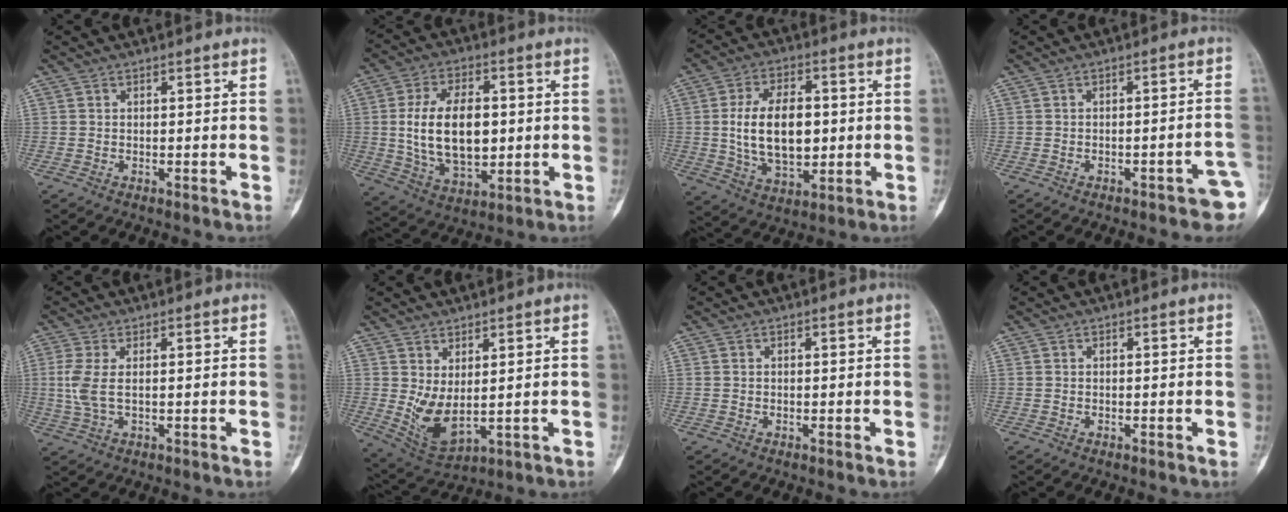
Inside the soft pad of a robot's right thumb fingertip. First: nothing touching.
{"total": 15.9, "force": [0.8, 9.2, 13.0], "torque": [-0.208, -0.003, 0.022]}
{"total": 14.6, "force": [0.6, 8.5, 11.8], "torque": [-0.184, 0.000, 0.017]}
{"total": 6.8, "force": [-3.3, 1.9, 5.7], "torque": [-0.056, 0.024, -0.039]}
{"total": 5.3, "force": [0.6, 1.9, 4.9], "torque": [-0.141, -0.003, 0.015]}
{"total": 7.9, "force": [0.7, 3.4, 7.1], "torque": [-0.132, -0.020, 0.035]}
{"total": 0.0}
{"total": 0.0}